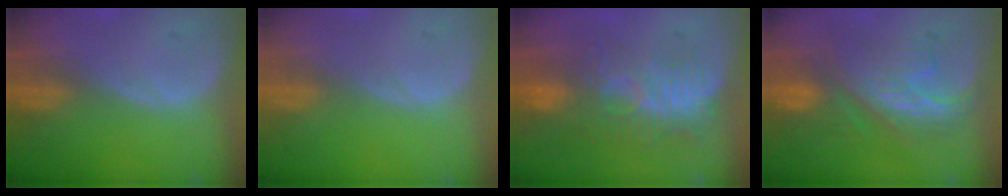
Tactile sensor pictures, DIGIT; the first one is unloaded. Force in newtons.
{"total": 0.0}
{"total": 9.1, "press": 8.3, "slide": 3.7}
{"total": 8.1, "press": 7.9, "slide": 1.6}